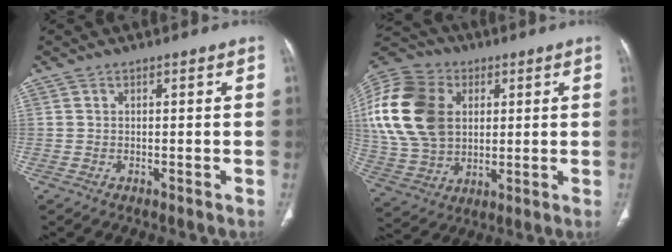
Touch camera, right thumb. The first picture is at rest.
{"total": 23.2, "force": [4.7, 17.0, 15.1], "torque": [-0.313, 0.006, 0.090]}